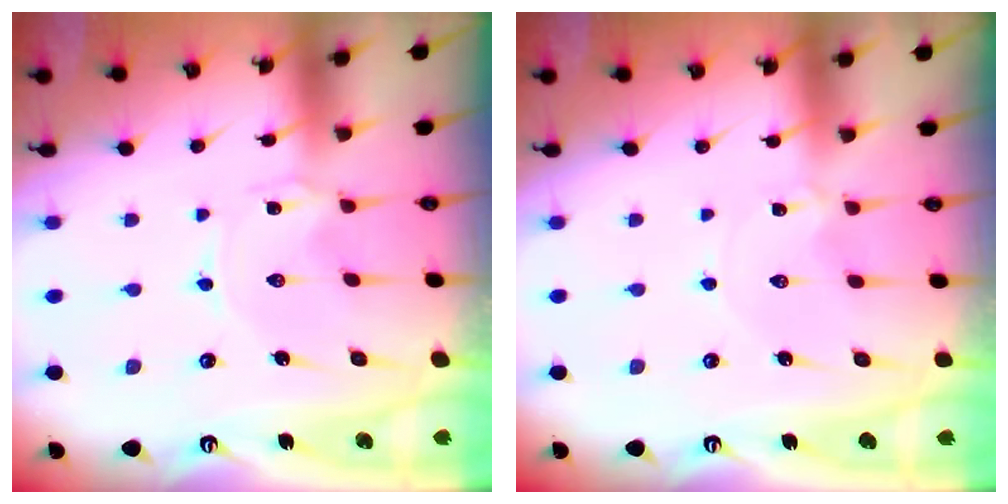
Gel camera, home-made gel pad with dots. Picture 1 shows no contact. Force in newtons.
{"total": 0.0}